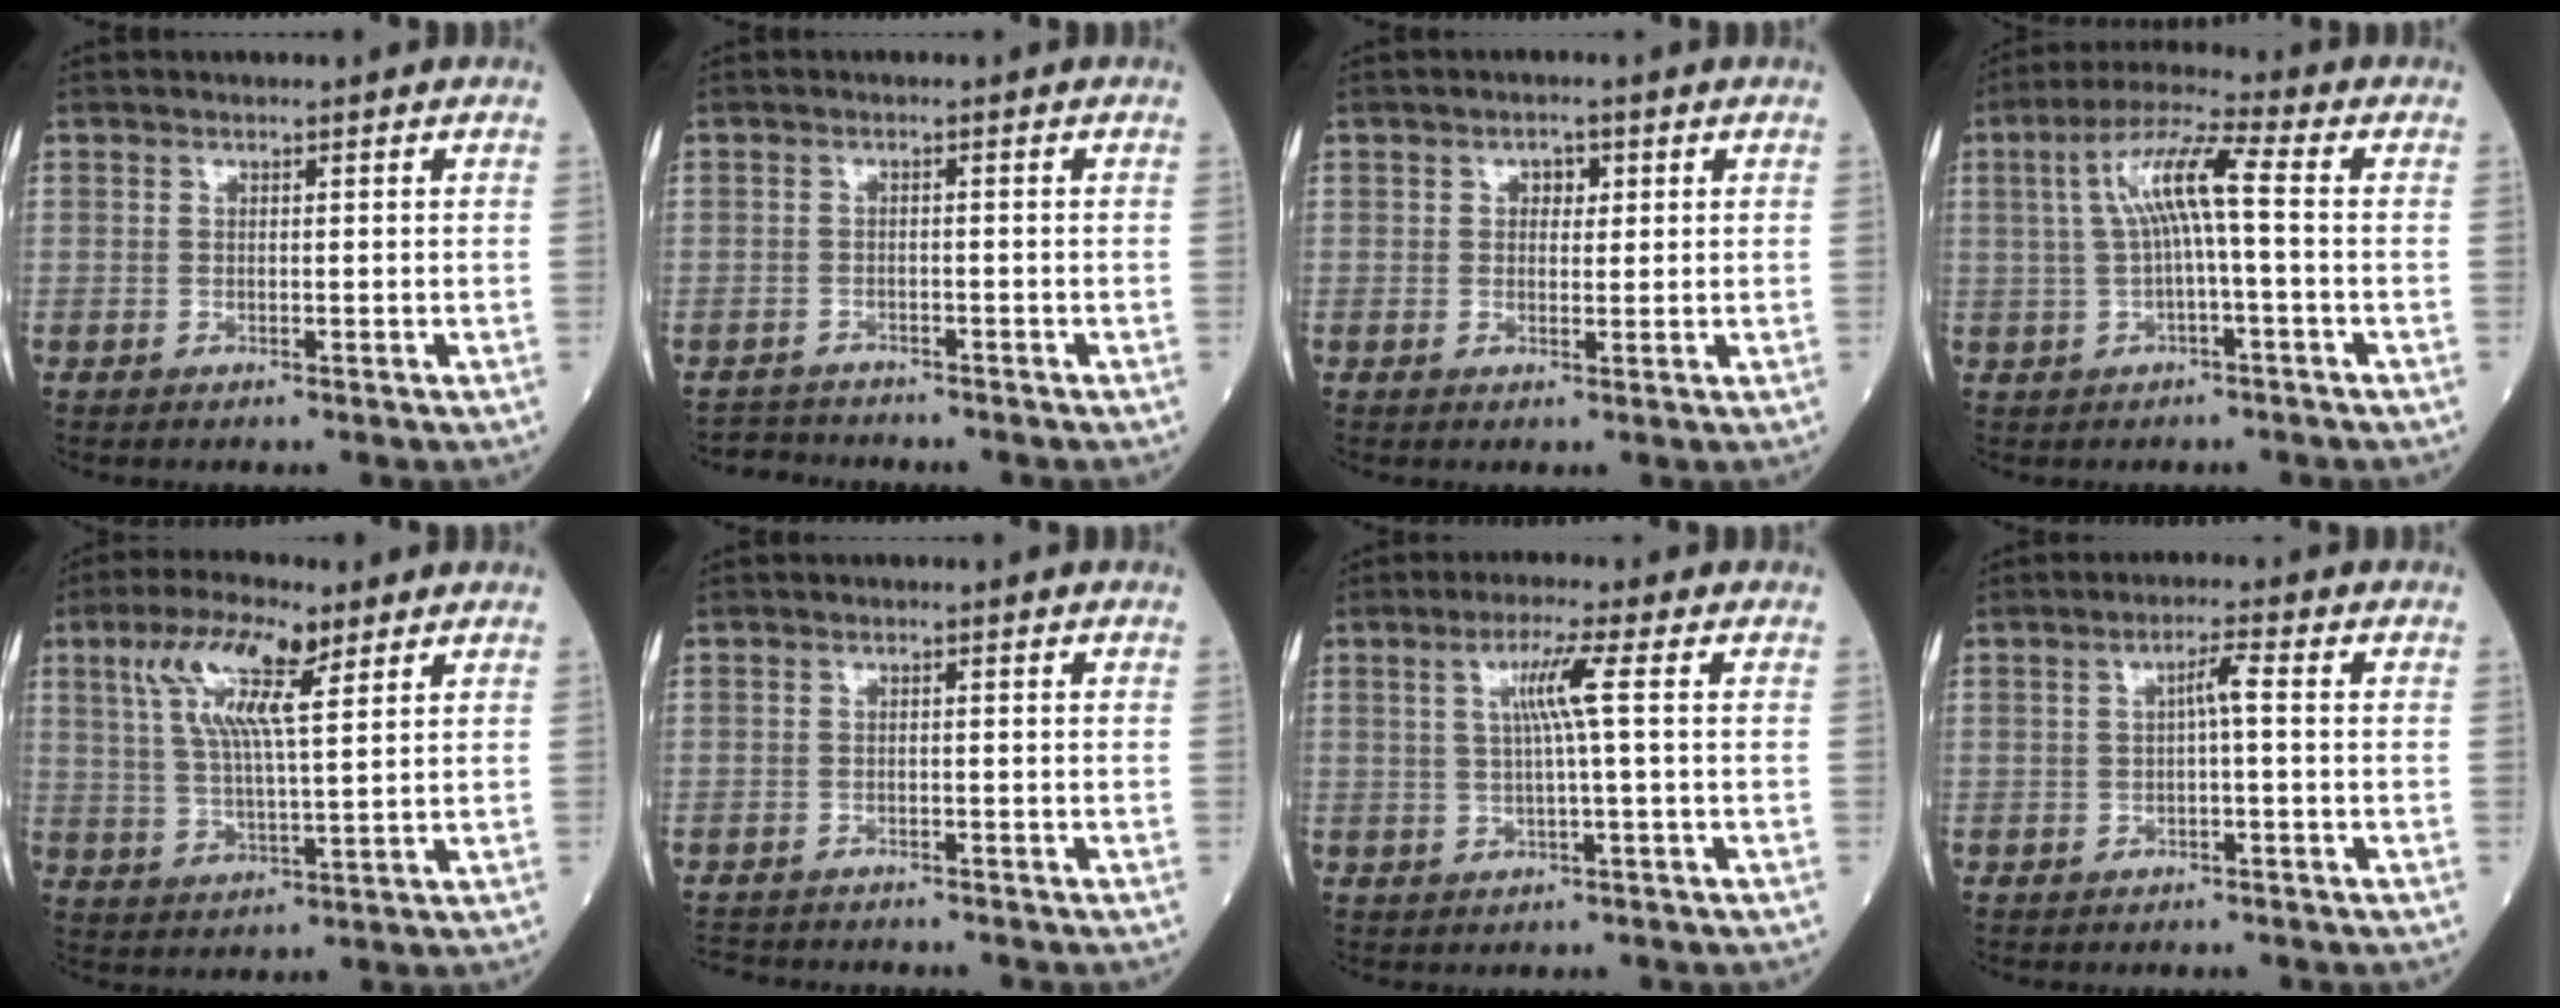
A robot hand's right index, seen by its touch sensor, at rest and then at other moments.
{"total": 3.0, "force": [-2.9, 0.4, -0.9], "torque": [0.015, -0.011, -0.052]}
{"total": 2.1, "force": [0.7, 1.4, 1.4], "torque": [-0.016, 0.006, 0.009]}
{"total": 8.4, "force": [0.7, 0.6, 8.4], "torque": [-0.161, 0.027, 0.012]}
{"total": 10.4, "force": [4.9, 1.7, 9.0], "torque": [-0.178, 0.015, 0.092]}
{"total": 5.8, "force": [-5.6, 1.4, 1.2], "torque": [-0.014, -0.006, -0.085]}
{"total": 4.8, "force": [0.9, -1.0, 4.6], "torque": [-0.091, 0.005, 0.019]}
{"total": 2.6, "force": [0.0, 0.2, 2.6], "torque": [-0.043, 0.007, 0.000]}